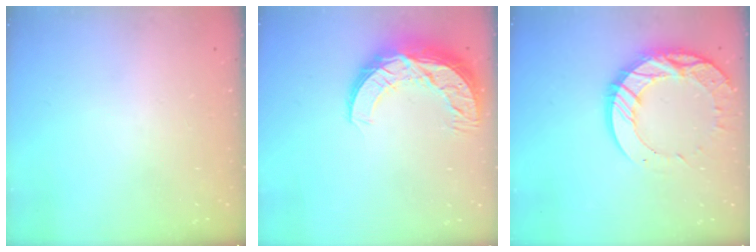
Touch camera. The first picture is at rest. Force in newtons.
{"total": 13.5, "press": 13.5, "slide": 0.8}
{"total": 16.6, "press": 16.5, "slide": 1.3}